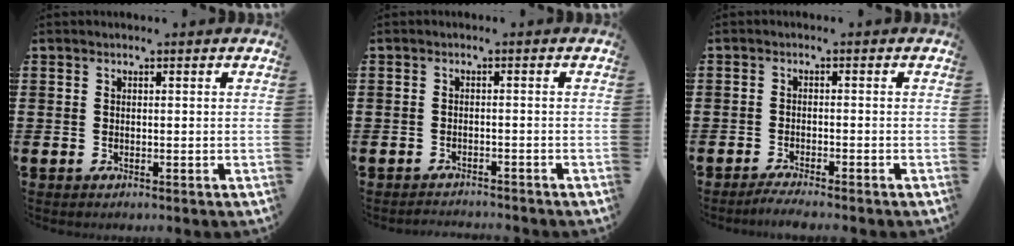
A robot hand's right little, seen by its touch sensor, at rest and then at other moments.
{"total": 1.2, "force": [-1.2, -0.1, -0.2], "torque": [0.000, 0.003, -0.026]}
{"total": 1.6, "force": [-1.5, -0.1, 0.7], "torque": [-0.012, 0.002, -0.028]}